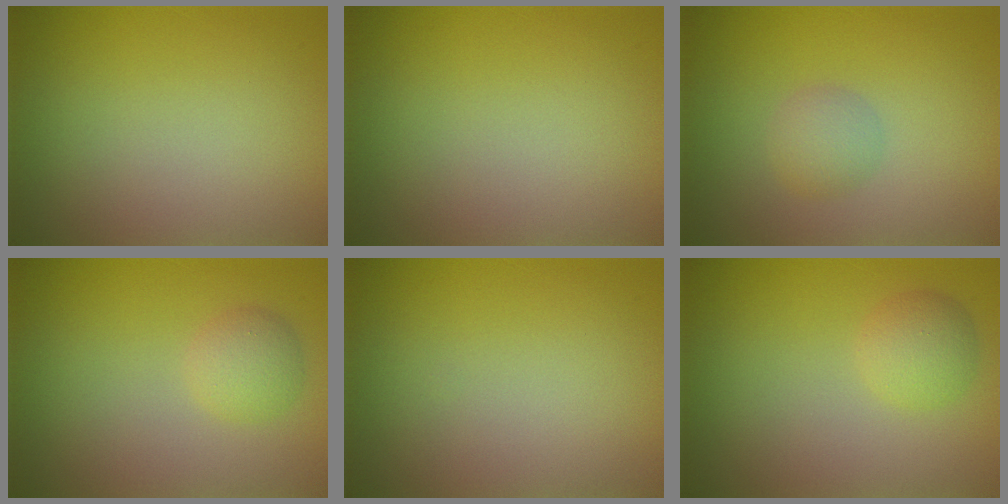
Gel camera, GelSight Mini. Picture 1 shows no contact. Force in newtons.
{"total": 0.0}
{"total": 1.7, "press": 1.7, "slide": 0.1}
{"total": 2.0, "press": 2.0, "slide": 0.1}
{"total": 0.0}
{"total": 2.2, "press": 2.2, "slide": 0.1}